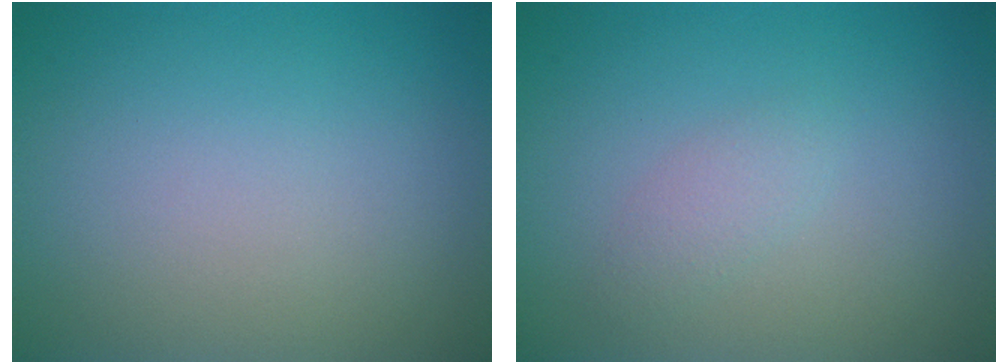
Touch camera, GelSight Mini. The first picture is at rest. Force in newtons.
{"total": 1.3, "press": 1.3, "slide": 0.0}